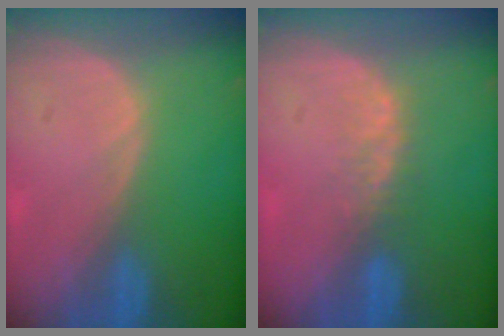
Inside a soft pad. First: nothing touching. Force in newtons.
{"total": 2.8, "press": 2.4, "slide": 1.5}